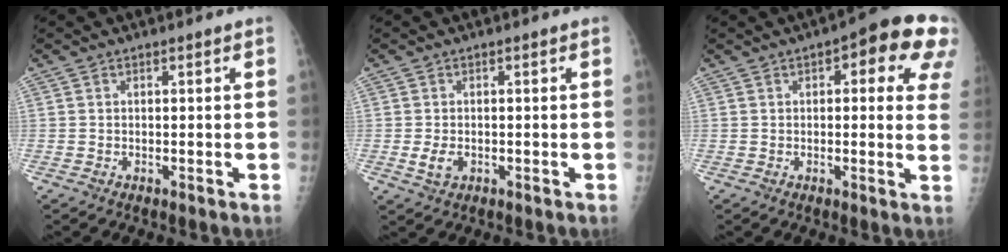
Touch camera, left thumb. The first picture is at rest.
{"total": 2.3, "force": [-0.5, 1.5, 1.6], "torque": [-0.022, 0.000, -0.008]}
{"total": 14.1, "force": [5.9, 4.9, 11.9], "torque": [-0.103, -0.009, 0.055]}